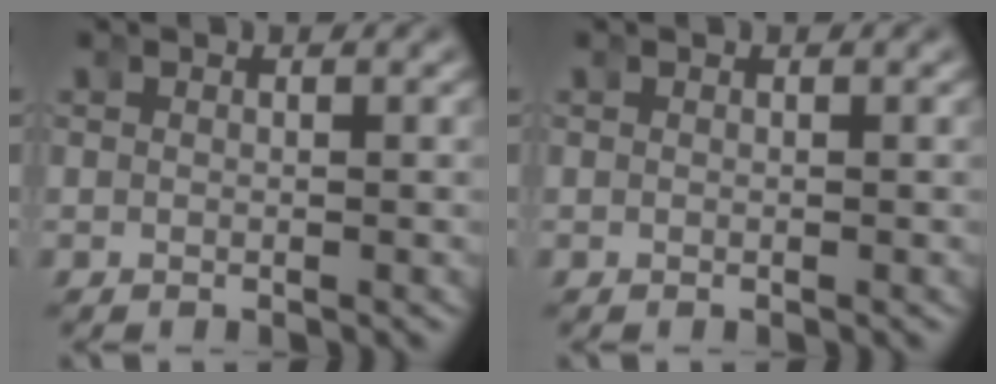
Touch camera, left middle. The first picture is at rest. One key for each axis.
{"total": 0.0}